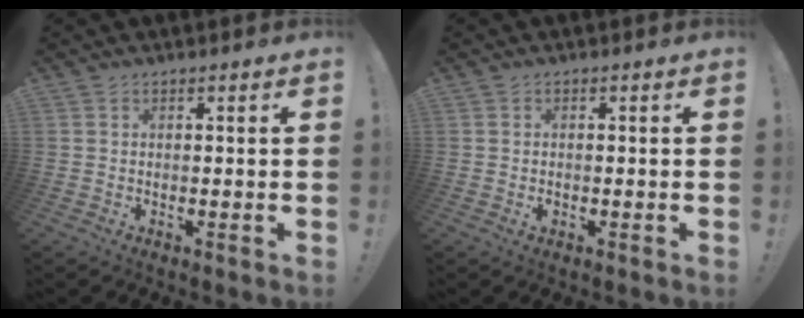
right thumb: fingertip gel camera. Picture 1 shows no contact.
{"total": 0.6, "force": [-0.2, 0.5, 0.1], "torque": [0.007, -0.001, -0.006]}